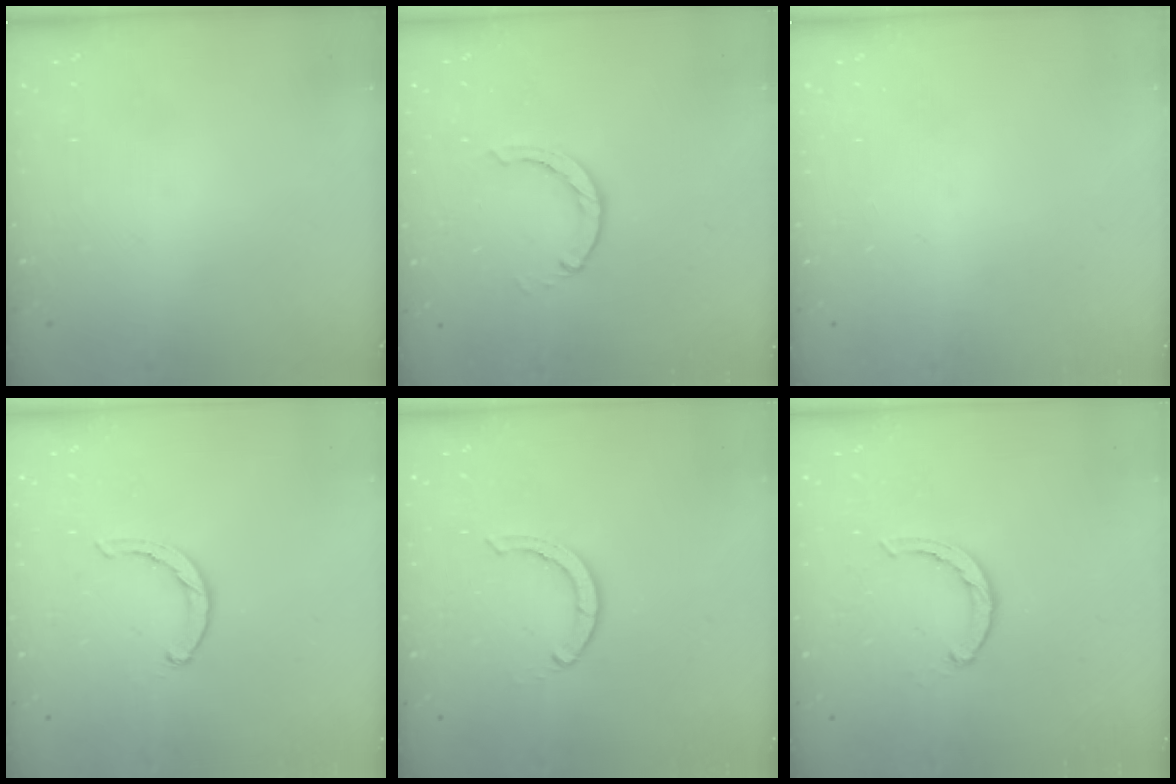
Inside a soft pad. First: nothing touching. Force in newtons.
{"total": 0.0}
{"total": 0.0}
{"total": 1.8, "press": 1.8, "slide": 0.4}
{"total": 2.9, "press": 2.9, "slide": 0.1}
{"total": 2.1, "press": 2.0, "slide": 0.4}